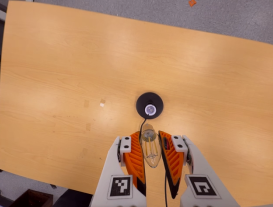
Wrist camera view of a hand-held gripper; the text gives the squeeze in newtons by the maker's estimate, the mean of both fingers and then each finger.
{"total": 19.8, "left": 21.8, "right": 17.9}